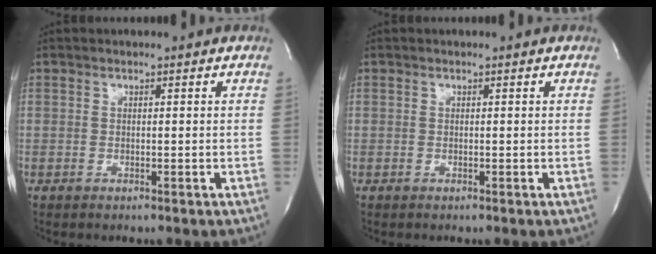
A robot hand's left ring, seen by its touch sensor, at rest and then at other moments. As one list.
[{"total": 0.0}]